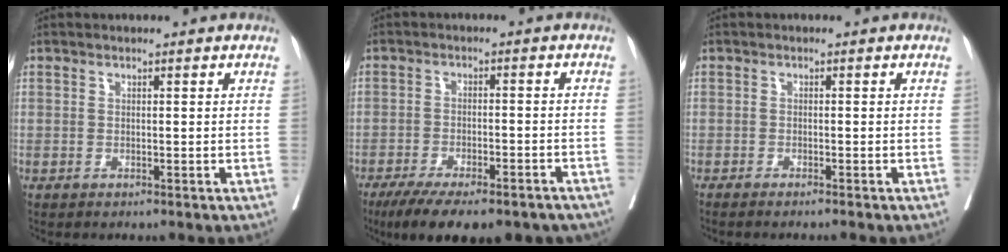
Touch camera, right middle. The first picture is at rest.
{"total": 18.1, "force": [-14.0, 5.5, 10.0], "torque": [-0.146, -0.014, -0.190]}
{"total": 4.7, "force": [-4.1, -0.5, 2.3], "torque": [-0.014, -0.002, -0.055]}